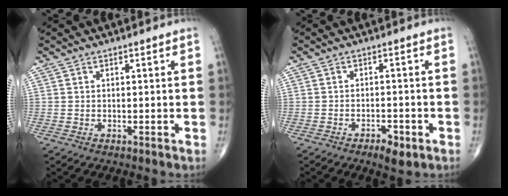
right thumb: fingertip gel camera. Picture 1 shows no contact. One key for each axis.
{"total": 3.7, "fx": -2.2, "fy": 1.5, "fz": 2.6, "tx": -0.038, "ty": 0.008, "tz": -0.031}